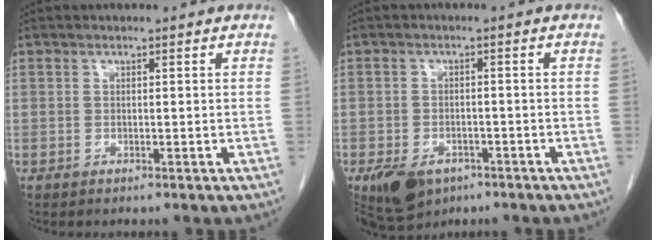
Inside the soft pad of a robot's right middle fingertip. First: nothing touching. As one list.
[{"total": 7.1, "force": [-4.3, 4.4, 3.6], "torque": [-0.065, -0.004, -0.062]}]